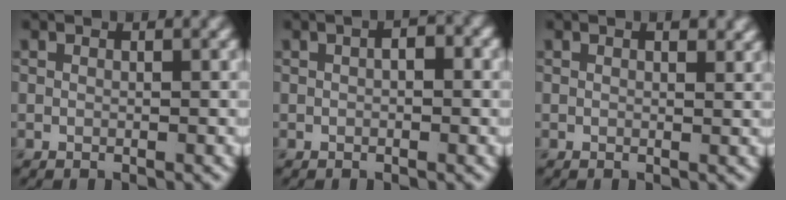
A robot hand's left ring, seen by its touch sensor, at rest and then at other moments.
{"total": 1.8, "force": [0.3, 0.8, 1.6], "torque": [-0.021, 0.001, 0.001]}
{"total": 1.2, "force": [0.7, 0.4, 0.9], "torque": [-0.009, 0.000, 0.013]}